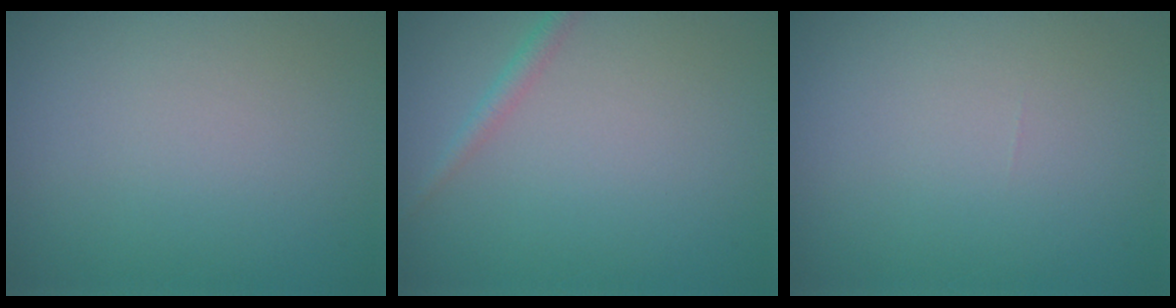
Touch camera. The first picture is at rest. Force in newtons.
{"total": 1.2, "press": 1.2, "slide": 0.0}
{"total": 0.0}